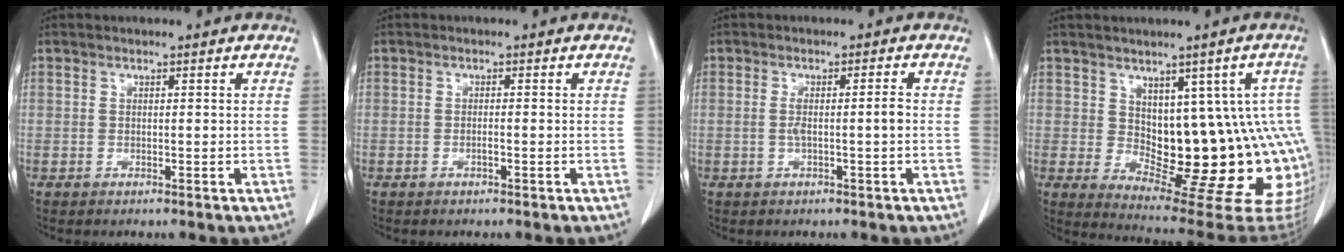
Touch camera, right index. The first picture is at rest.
{"total": 0.7, "force": [-0.3, 0.0, 0.6], "torque": [-0.014, 0.001, -0.005]}
{"total": 2.9, "force": [-0.4, 0.0, 2.8], "torque": [-0.052, 0.004, -0.004]}
{"total": 16.2, "force": [0.5, 7.2, 14.5], "torque": [-0.127, 0.018, 0.026]}